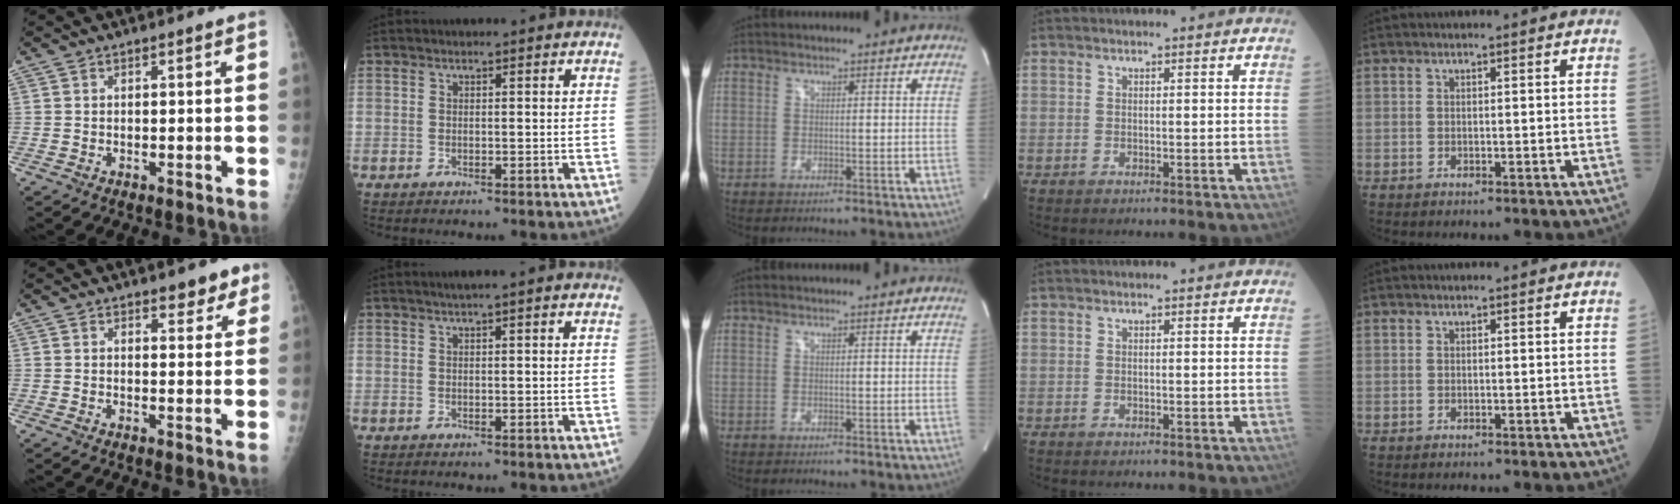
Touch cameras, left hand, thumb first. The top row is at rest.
{"thumb": {"total": 4.1, "force": [2.9, 2.0, 2.1], "torque": [0.001, -0.015, 0.037]}, "index": {"total": 2.7, "force": [1.8, 0.0, 1.9], "torque": [-0.030, 0.019, 0.027]}}